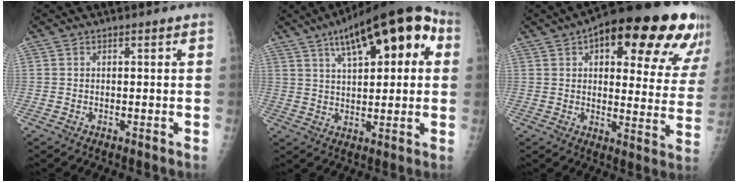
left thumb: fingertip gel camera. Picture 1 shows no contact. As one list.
[{"total": 19.6, "force": [7.5, 7.9, 16.3], "torque": [-0.213, 0.019, 0.109]}, {"total": 26.5, "force": [14.5, 10.2, 19.7], "torque": [-0.229, -0.014, 0.183]}]